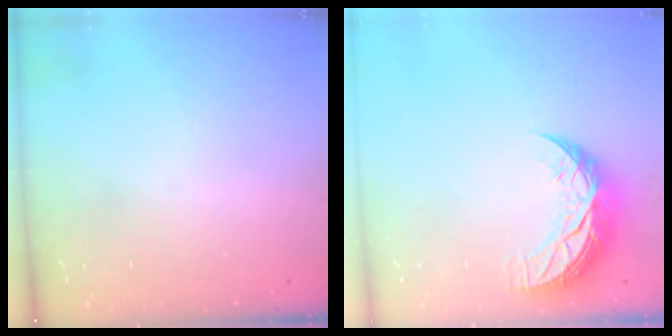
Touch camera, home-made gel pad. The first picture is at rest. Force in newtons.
{"total": 10.1, "press": 10.0, "slide": 0.9}